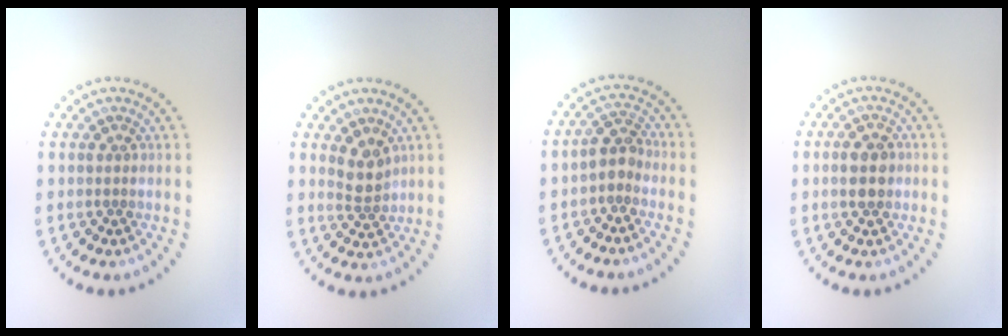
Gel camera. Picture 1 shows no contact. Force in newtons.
{"total": 2.2, "press": 1.7, "slide": 1.3}
{"total": 1.8, "press": 1.6, "slide": 0.9}
{"total": 2.8, "press": 2.8, "slide": 0.2}